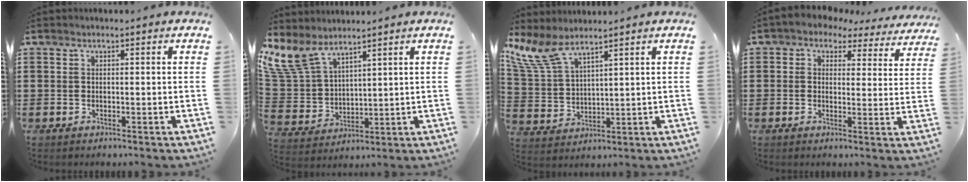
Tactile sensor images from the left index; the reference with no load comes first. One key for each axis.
{"total": 7.8, "fx": 6.0, "fy": 3.1, "fz": 3.8, "tx": -0.113, "ty": -0.032, "tz": 0.109}
{"total": 7.5, "fx": 5.8, "fy": 1.7, "fz": 4.4, "tx": -0.119, "ty": -0.025, "tz": 0.104}
{"total": 2.3, "fx": 1.9, "fy": 1.2, "fz": 0.5, "tx": -0.026, "ty": -0.015, "tz": 0.027}